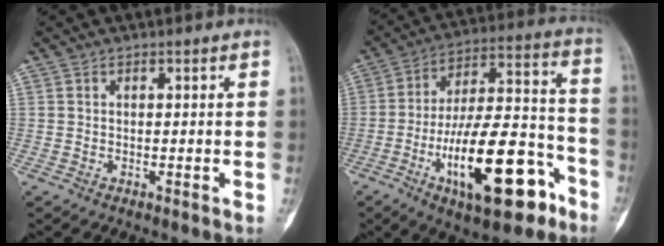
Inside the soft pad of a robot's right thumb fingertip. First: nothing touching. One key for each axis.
{"total": 23.1, "fx": -10.2, "fy": 8.6, "fz": 18.8, "tx": -0.306, "ty": 0.061, "tz": -0.158}